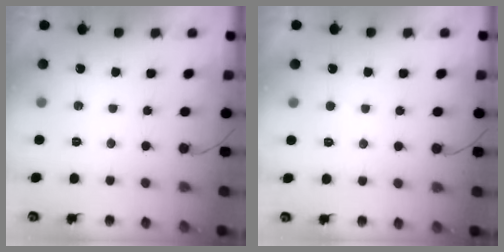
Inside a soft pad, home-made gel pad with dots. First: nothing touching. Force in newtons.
{"total": 2.1, "press": 2.1, "slide": 0.2}